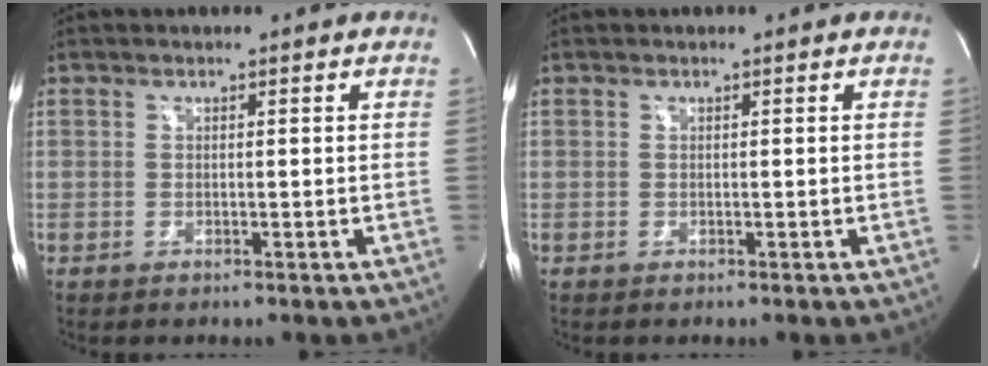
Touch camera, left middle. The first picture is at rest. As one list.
[{"total": 0.0}]